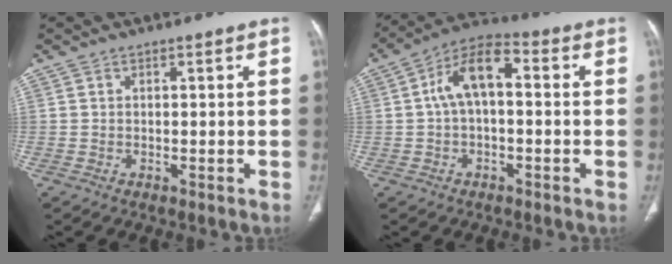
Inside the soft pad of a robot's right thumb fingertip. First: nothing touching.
{"total": 9.3, "force": [0.6, 4.9, 7.9], "torque": [-0.134, 0.034, 0.000]}